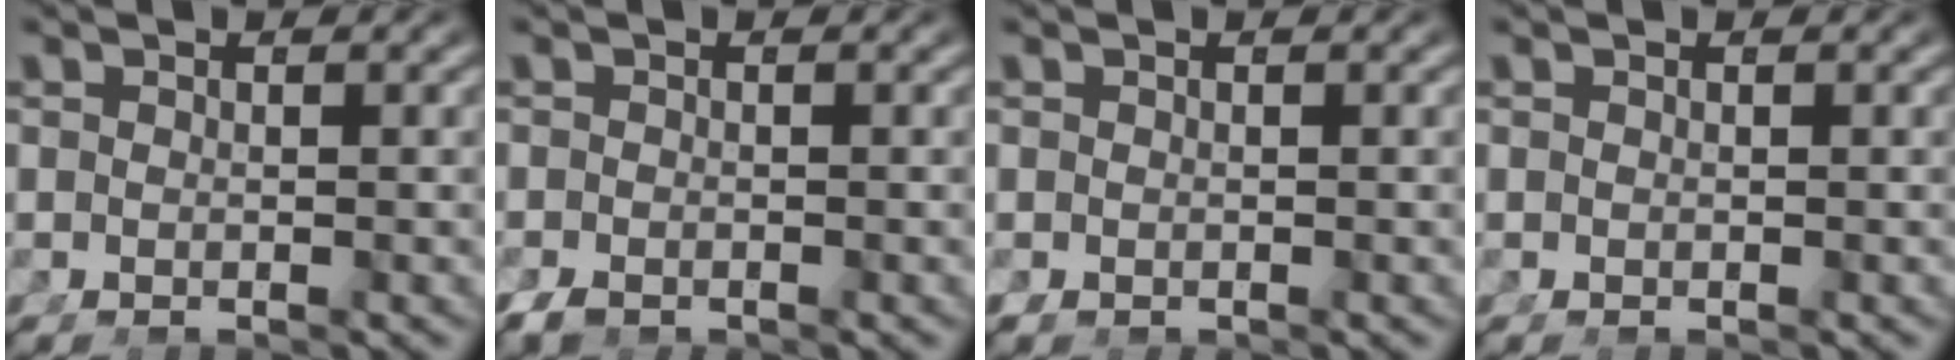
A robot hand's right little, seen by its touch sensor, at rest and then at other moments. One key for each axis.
{"total": 1.3, "fx": -1.2, "fy": -0.1, "fz": 0.3, "tx": -0.004, "ty": -0.012, "tz": -0.015}
{"total": 1.3, "fx": -0.5, "fy": 1.1, "fz": 0.5, "tx": -0.022, "ty": -0.010, "tz": -0.005}
{"total": 0.0}